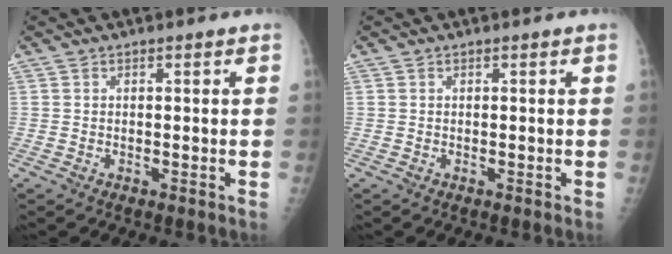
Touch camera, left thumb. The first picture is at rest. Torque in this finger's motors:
{"motor_torque": [0.00, 0.00, 0.00, 0.00, 0.00]}